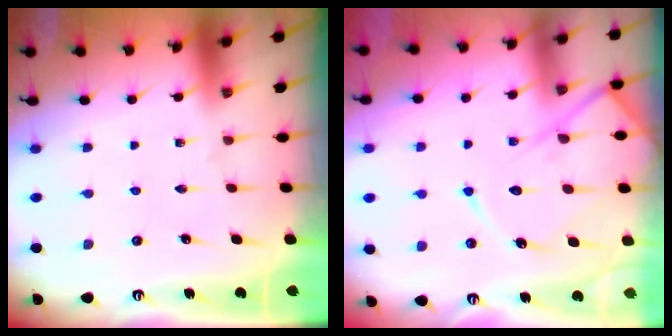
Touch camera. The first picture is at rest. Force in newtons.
{"total": 12.4, "press": 12.3, "slide": 1.3}